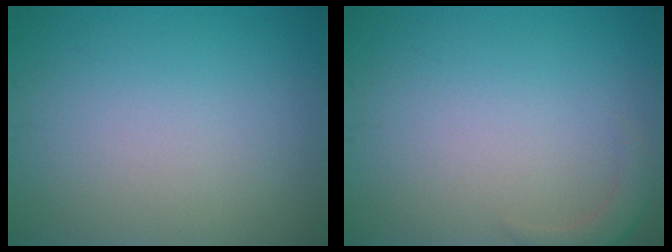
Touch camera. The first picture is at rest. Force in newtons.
{"total": 1.6, "press": 1.6, "slide": 0.3}